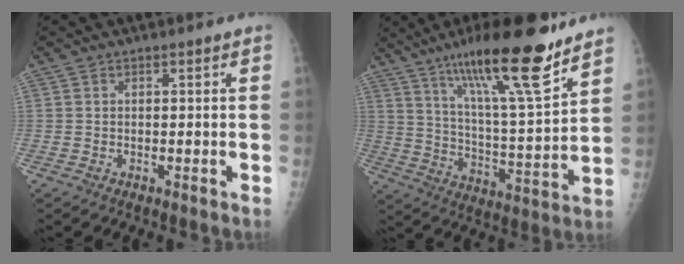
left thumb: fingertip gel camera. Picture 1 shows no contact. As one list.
[{"total": 21.2, "force": [14.5, 3.1, 15.2], "torque": [-0.233, -0.069, 0.242]}]